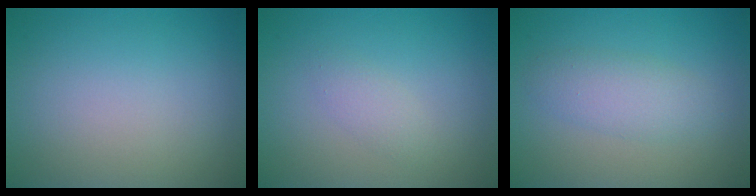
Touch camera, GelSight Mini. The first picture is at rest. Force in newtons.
{"total": 1.3, "press": 1.3, "slide": 0.1}
{"total": 2.7, "press": 2.7, "slide": 0.0}